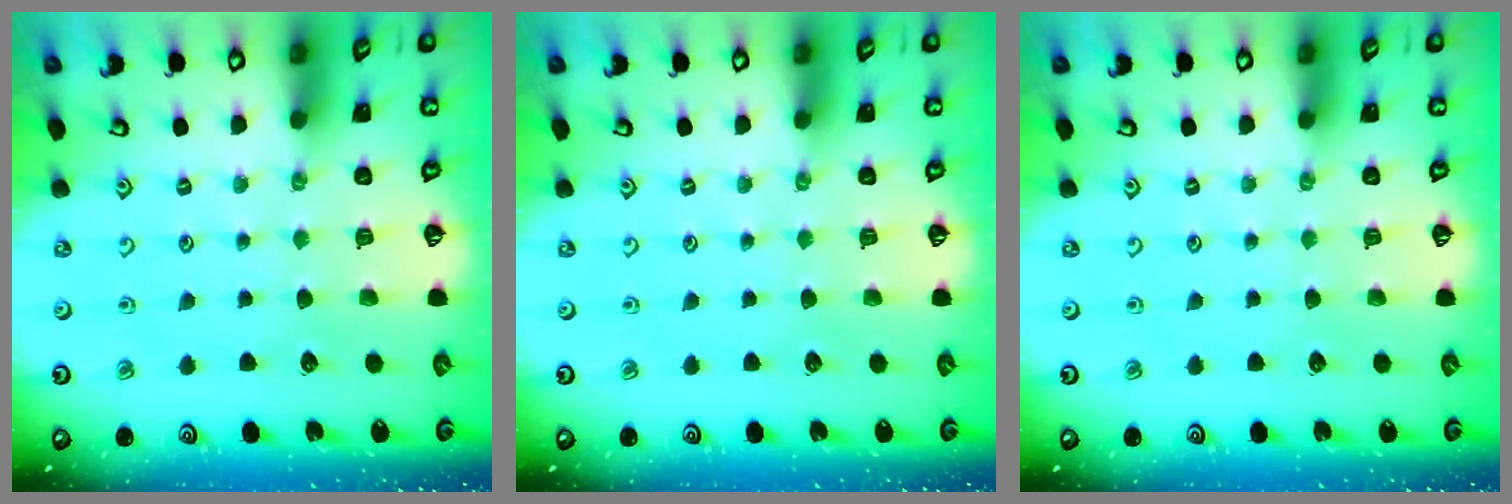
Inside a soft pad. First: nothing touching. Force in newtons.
{"total": 0.0}
{"total": 0.0}